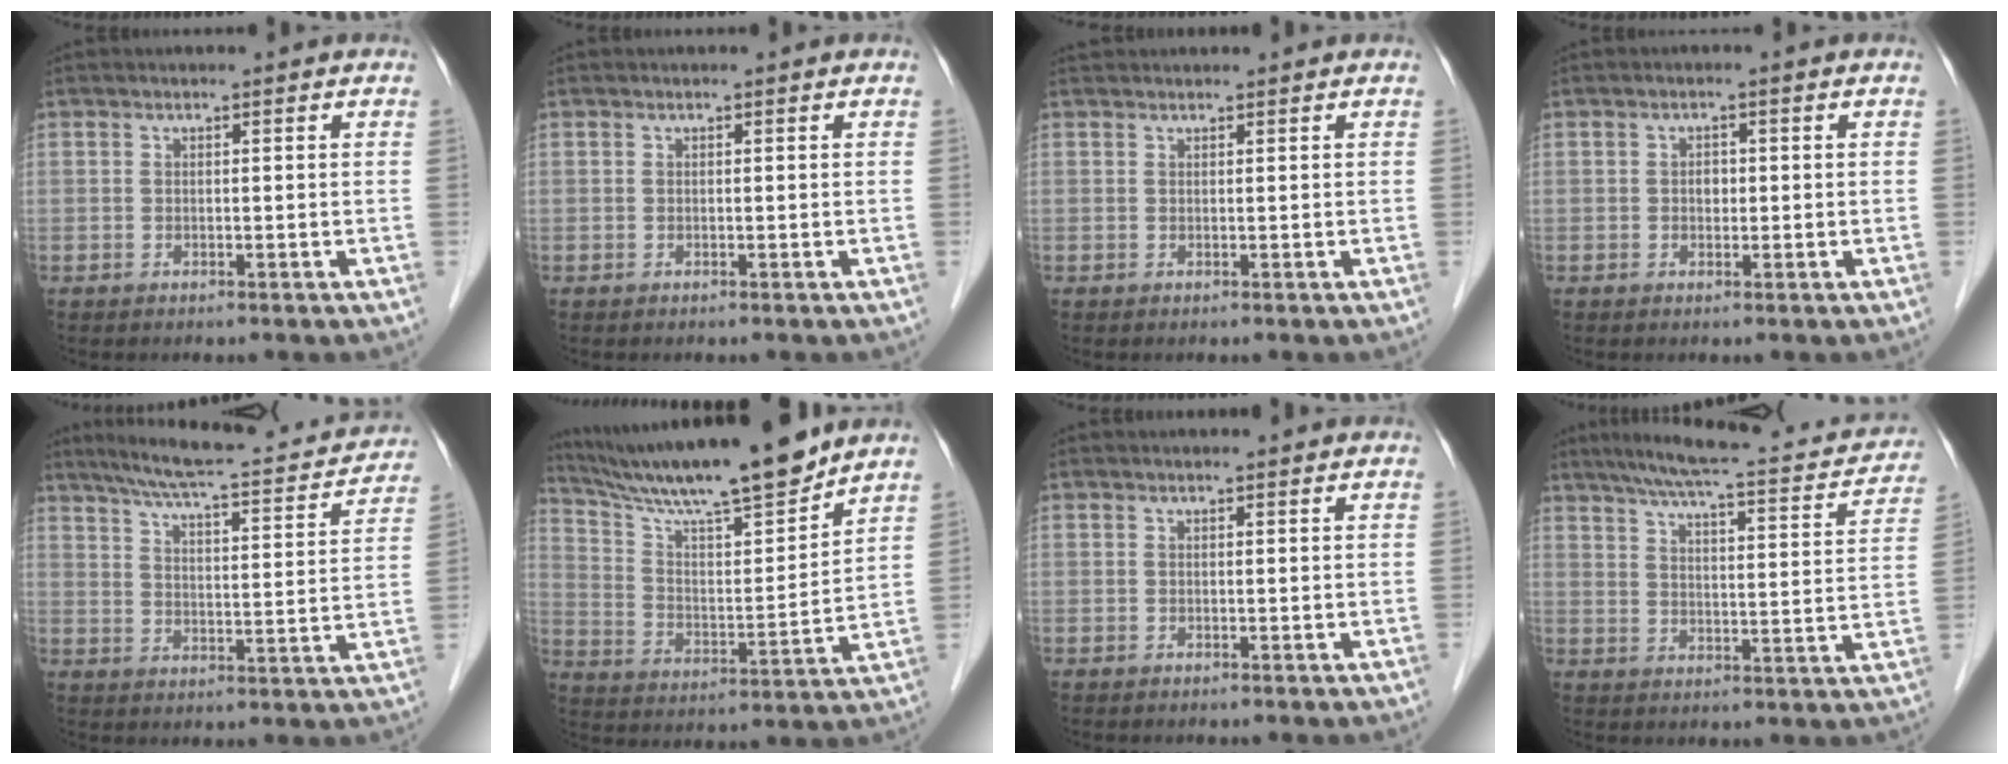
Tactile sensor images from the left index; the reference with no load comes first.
{"total": 0.0}
{"total": 1.5, "force": [1.4, 0.2, 0.4], "torque": [-0.007, 0.025, 0.026]}
{"total": 1.4, "force": [-0.6, 0.9, 0.9], "torque": [-0.013, -0.002, -0.010]}
{"total": 19.7, "force": [17.5, 2.8, 8.7], "torque": [-0.133, -0.003, 0.228]}
{"total": 17.7, "force": [15.4, 0.4, 8.9], "torque": [-0.157, -0.004, 0.260]}
{"total": 1.6, "force": [1.5, 0.0, 0.6], "torque": [-0.008, 0.008, 0.017]}
{"total": 19.8, "force": [16.6, 3.7, 10.1], "torque": [-0.148, 0.012, 0.208]}